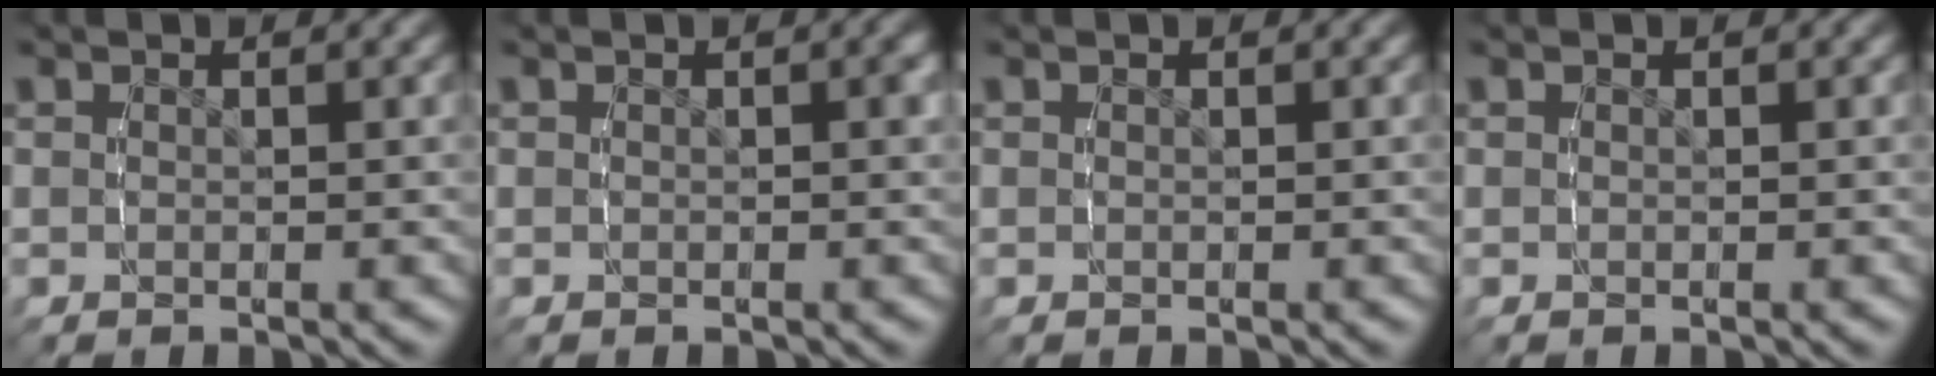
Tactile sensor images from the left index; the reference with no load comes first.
{"total": 0.6, "force": [0.0, 0.2, 0.6], "torque": [-0.006, -0.001, -0.002]}
{"total": 0.0}
{"total": 0.0}